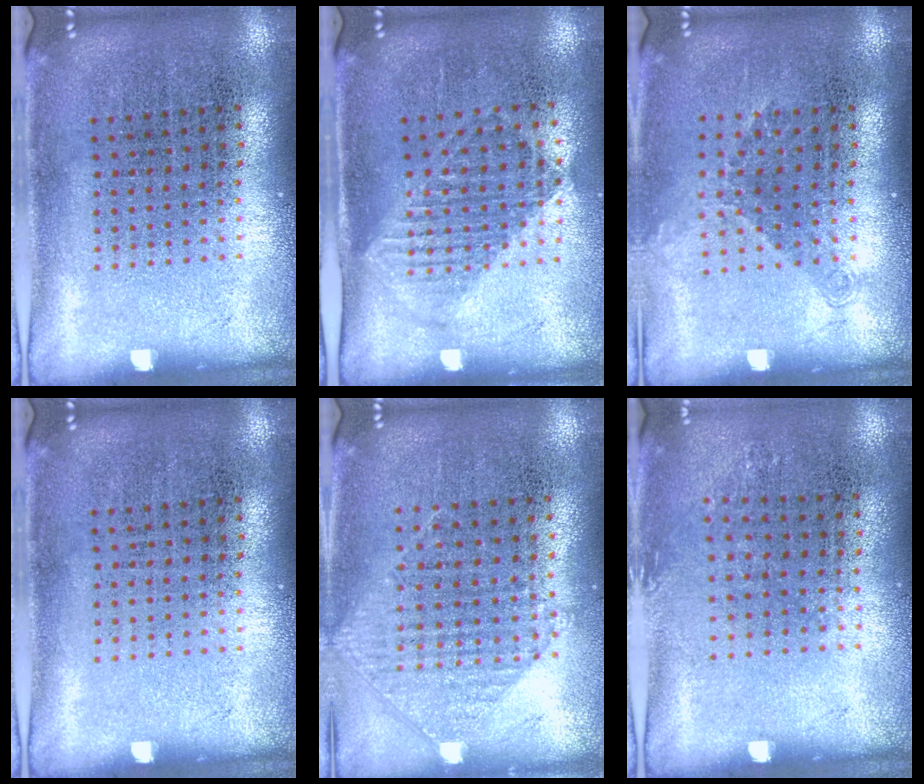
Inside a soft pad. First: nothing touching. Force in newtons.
{"total": 1.2, "press": 1.1, "slide": 0.6}
{"total": 1.2, "press": 0.9, "slide": 0.8}
{"total": 0.0}
{"total": 0.8, "press": 0.7, "slide": 0.2}
{"total": 0.8, "press": 0.7, "slide": 0.5}